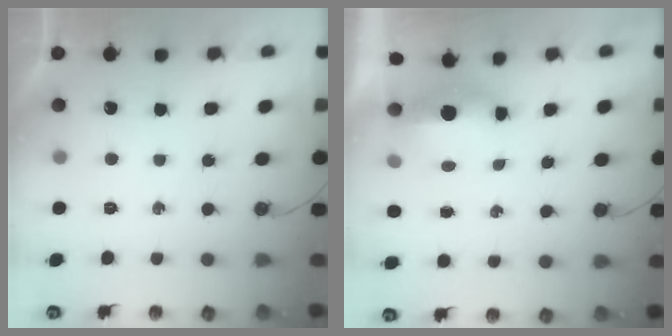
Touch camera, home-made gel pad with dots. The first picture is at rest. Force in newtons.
{"total": 5.1, "press": 5.0, "slide": 1.2}